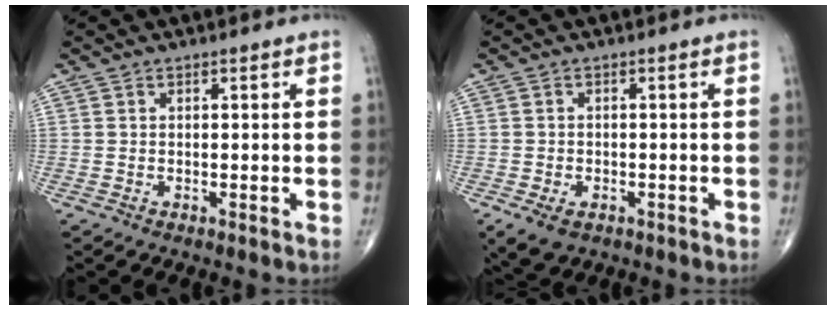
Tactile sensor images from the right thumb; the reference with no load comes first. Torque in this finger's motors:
{"motor_torque": [1.24, 0.48, 0.30, -0.99, 0.04]}